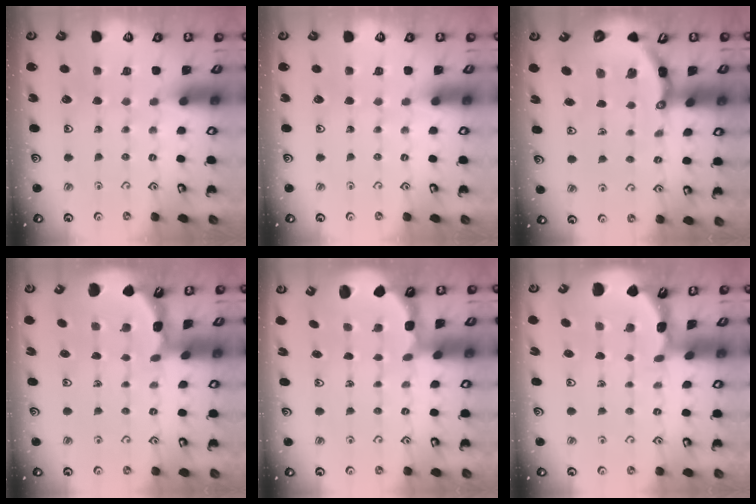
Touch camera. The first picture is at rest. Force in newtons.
{"total": 0.0}
{"total": 6.3, "press": 6.3, "slide": 0.8}
{"total": 2.0, "press": 2.0, "slide": 0.4}
{"total": 3.0, "press": 2.0, "slide": 2.2}
{"total": 1.7, "press": 1.6, "slide": 0.1}